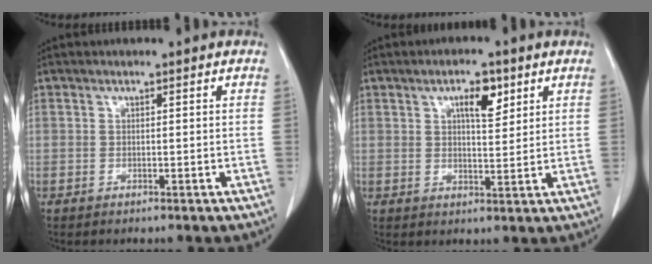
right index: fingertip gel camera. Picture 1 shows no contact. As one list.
[{"total": 4.9, "force": [2.4, 1.7, 3.9], "torque": [-0.065, 0.001, 0.040]}]